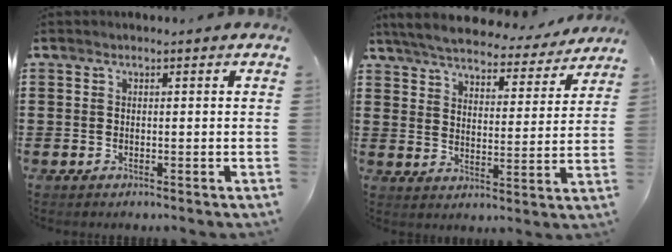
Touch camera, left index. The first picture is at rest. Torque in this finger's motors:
{"motor_torque": [1.26, -0.87, 1.06, 0.21]}